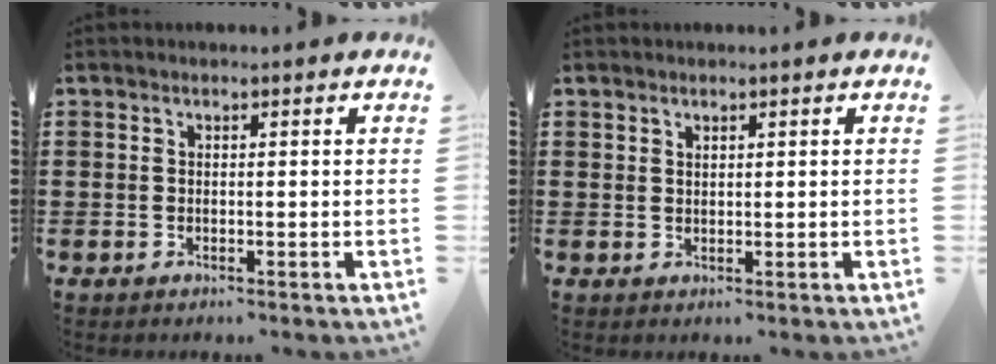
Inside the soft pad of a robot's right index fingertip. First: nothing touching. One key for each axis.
{"total": 1.0, "fx": 0.9, "fy": 0.4, "fz": 0.1, "tx": -0.004, "ty": 0.003, "tz": 0.017}